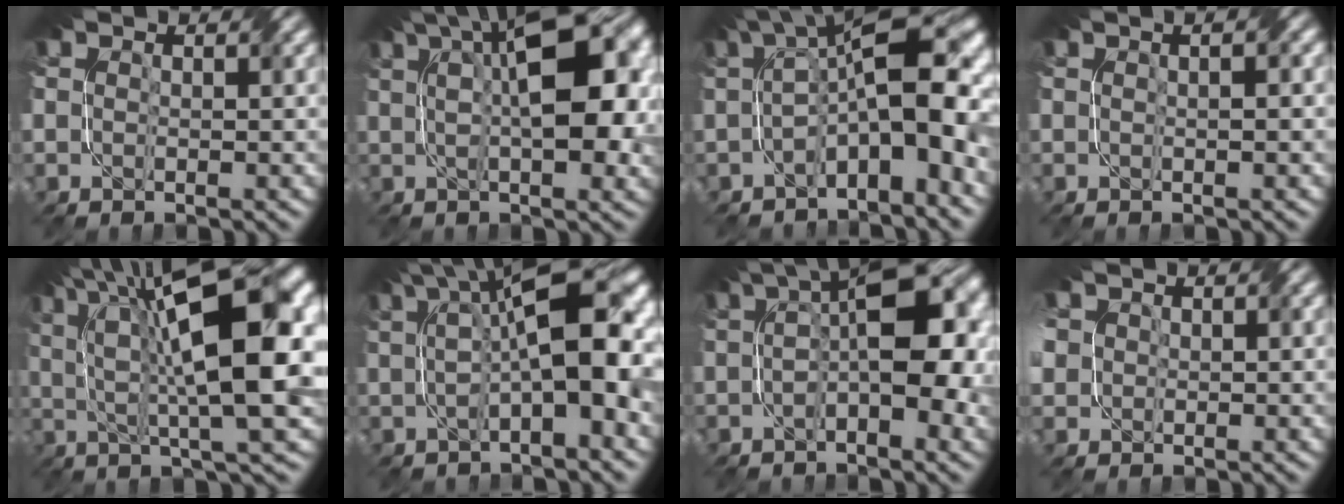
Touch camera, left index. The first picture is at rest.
{"total": 11.6, "force": [2.9, 4.6, 10.3], "torque": [-0.154, 0.012, 0.045]}
{"total": 12.7, "force": [-0.5, 5.1, 11.6], "torque": [-0.151, 0.031, -0.011]}
{"total": 3.2, "force": [0.9, 1.4, 2.8], "torque": [-0.021, 0.012, -0.009]}
{"total": 16.1, "force": [3.6, 5.0, 14.9], "torque": [-0.243, 0.014, 0.055]}
{"total": 12.1, "force": [2.1, 4.3, 11.1], "torque": [-0.159, 0.019, 0.030]}
{"total": 9.4, "force": [0.5, 3.5, 8.7], "torque": [-0.131, 0.014, 0.003]}
{"total": 2.8, "force": [0.8, 2.4, 1.1], "torque": [-0.041, 0.011, 0.014]}